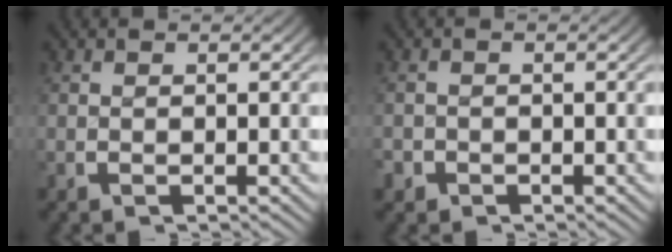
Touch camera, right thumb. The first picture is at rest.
{"total": 1.4, "force": [-1.1, 0.9, -0.5], "torque": [0.005, -0.012, -0.018]}